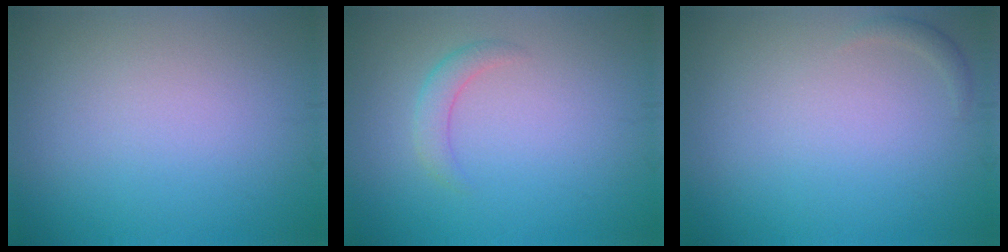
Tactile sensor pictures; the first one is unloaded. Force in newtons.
{"total": 1.7, "press": 1.7, "slide": 0.1}
{"total": 0.7, "press": 0.7, "slide": 0.1}